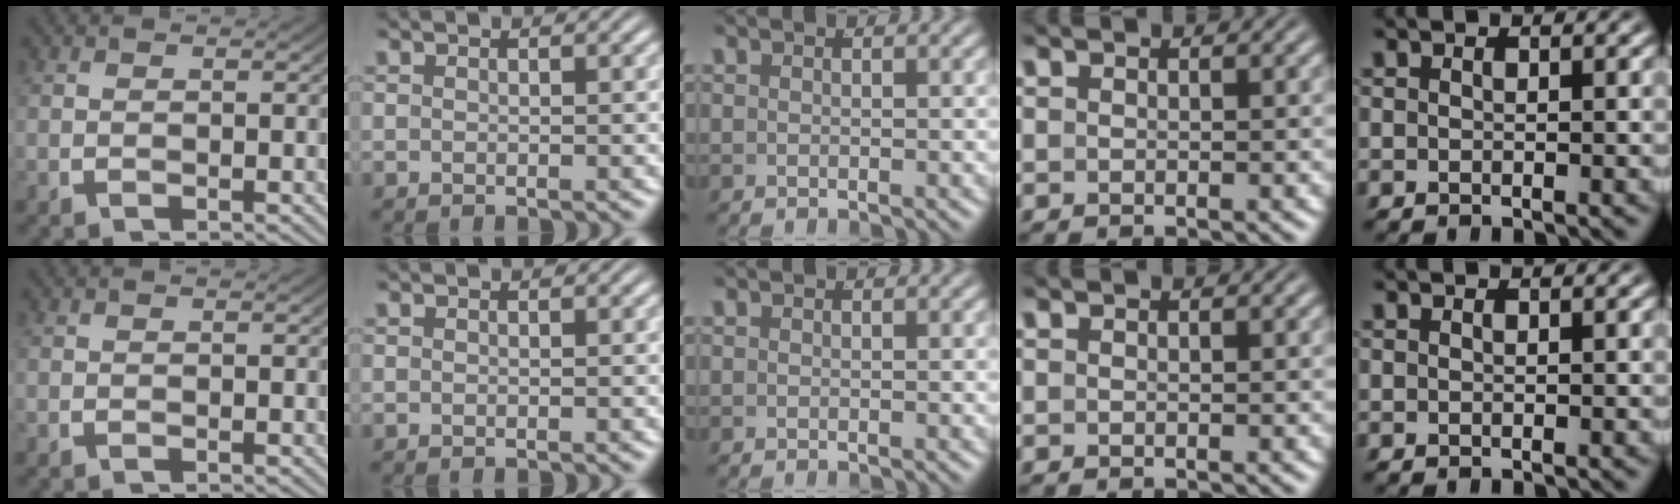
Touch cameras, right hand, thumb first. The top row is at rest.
{}